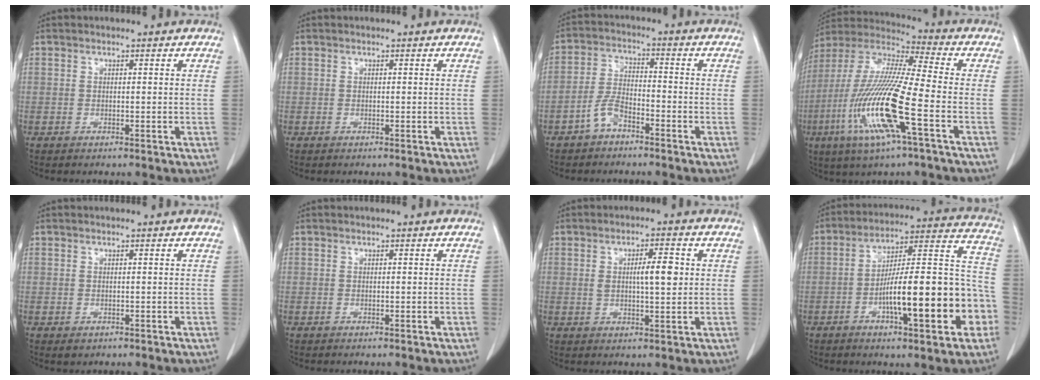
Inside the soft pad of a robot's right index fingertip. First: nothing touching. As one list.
[{"total": 0.0}, {"total": 4.9, "force": [-3.1, 2.4, 2.9], "torque": [-0.064, 0.012, -0.059]}, {"total": 18.2, "force": [-5.9, 1.2, 17.1], "torque": [-0.364, -0.021, -0.118]}, {"total": 0.8, "force": [-0.3, 0.7, 0.3], "torque": [-0.007, 0.001, 0.002]}, {"total": 0.0}, {"total": 5.5, "force": [0.9, 1.4, 5.2], "torque": [-0.087, 0.006, 0.017]}, {"total": 19.6, "force": [-6.2, 4.0, 18.1], "torque": [-0.238, 0.033, -0.086]}]